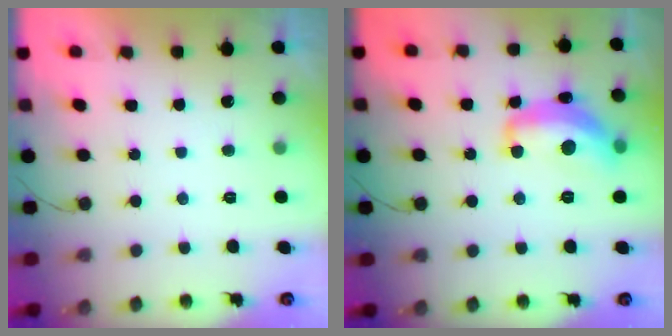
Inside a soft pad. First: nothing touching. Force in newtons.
{"total": 15.3, "press": 15.2, "slide": 0.8}